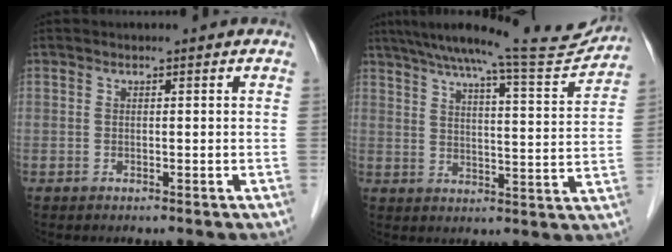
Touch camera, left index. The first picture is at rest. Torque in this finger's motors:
{"motor_torque": [-0.12, -1.67, 0.28, 0.08]}